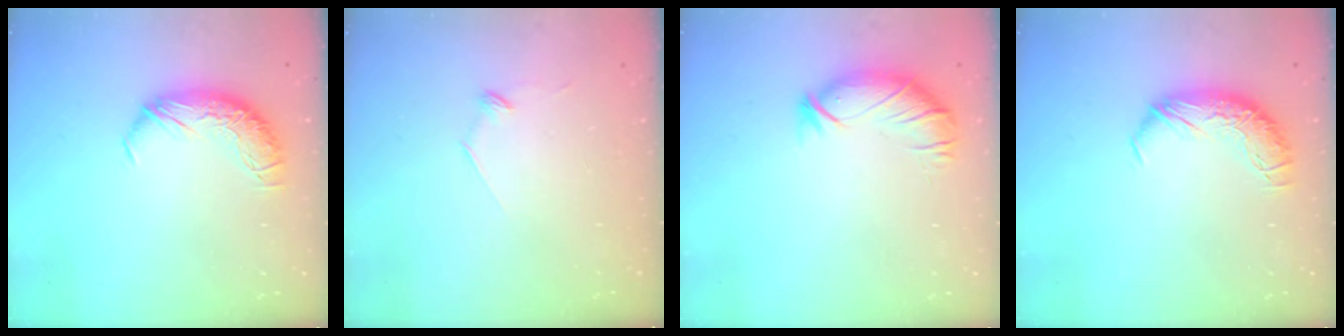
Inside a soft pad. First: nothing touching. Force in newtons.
{"total": 8.0, "press": 8.0, "slide": 0.6}
{"total": 3.0, "press": 2.5, "slide": 1.7}
{"total": 0.0}